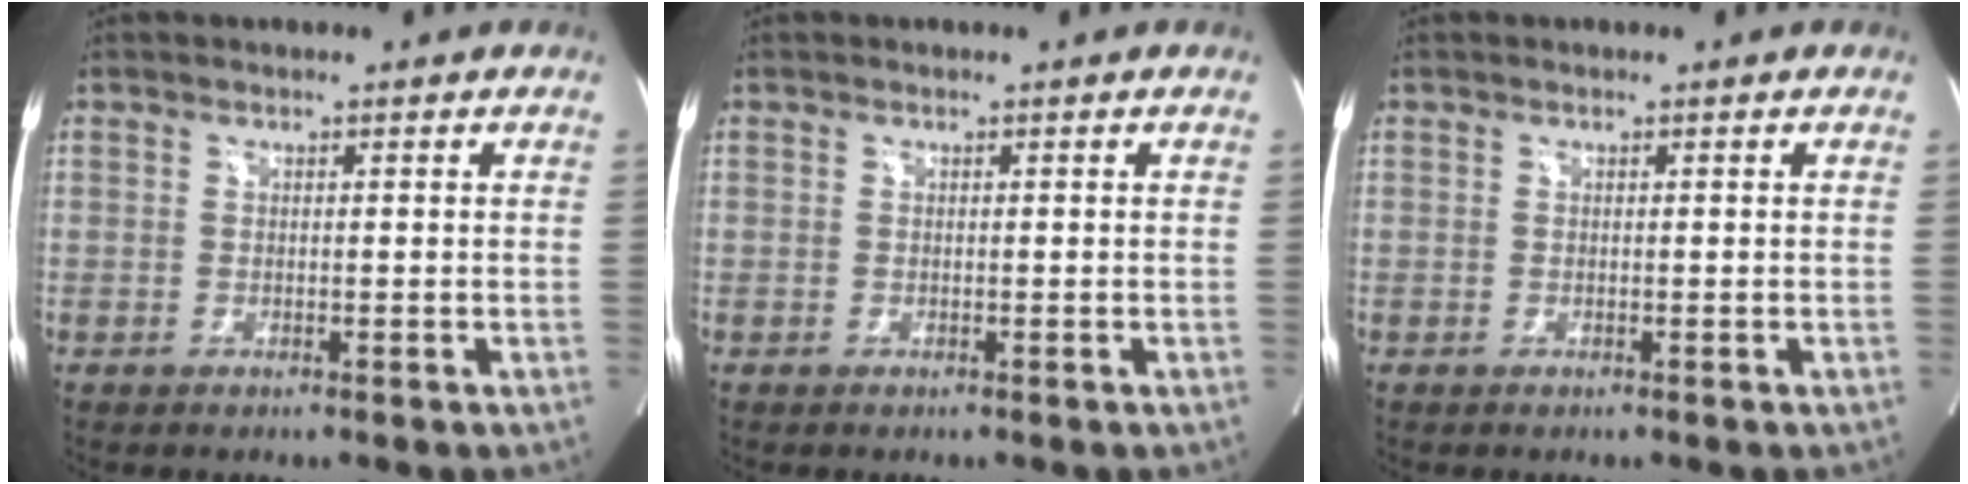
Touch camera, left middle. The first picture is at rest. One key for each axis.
{"total": 0.0}
{"total": 0.0}